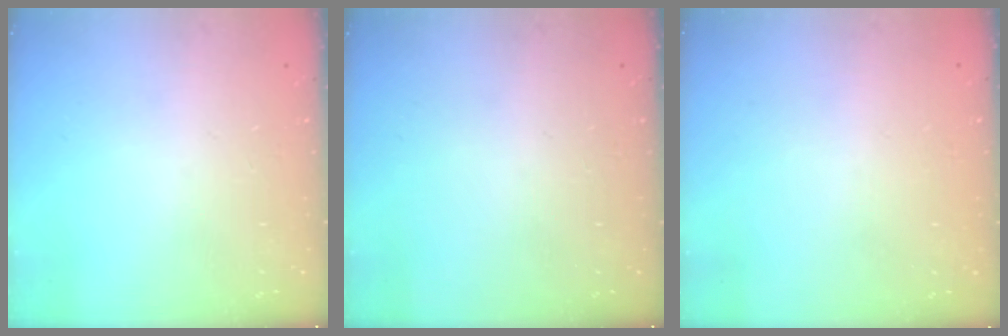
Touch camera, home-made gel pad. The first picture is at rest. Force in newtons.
{"total": 0.0}
{"total": 0.5, "press": 0.5, "slide": 0.1}